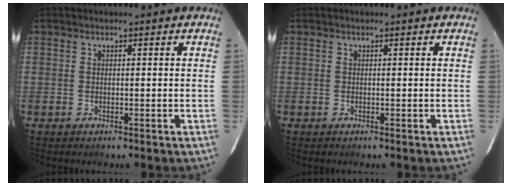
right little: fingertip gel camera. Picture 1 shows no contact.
{"total": 0.0}